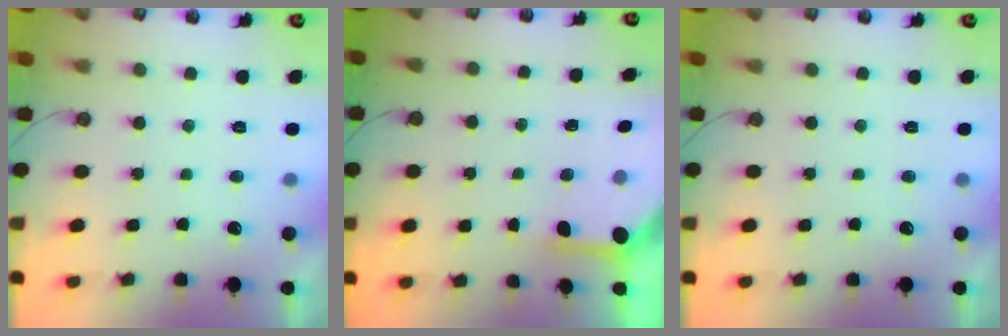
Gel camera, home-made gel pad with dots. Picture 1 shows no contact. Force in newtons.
{"total": 4.0, "press": 3.9, "slide": 0.4}
{"total": 0.0}